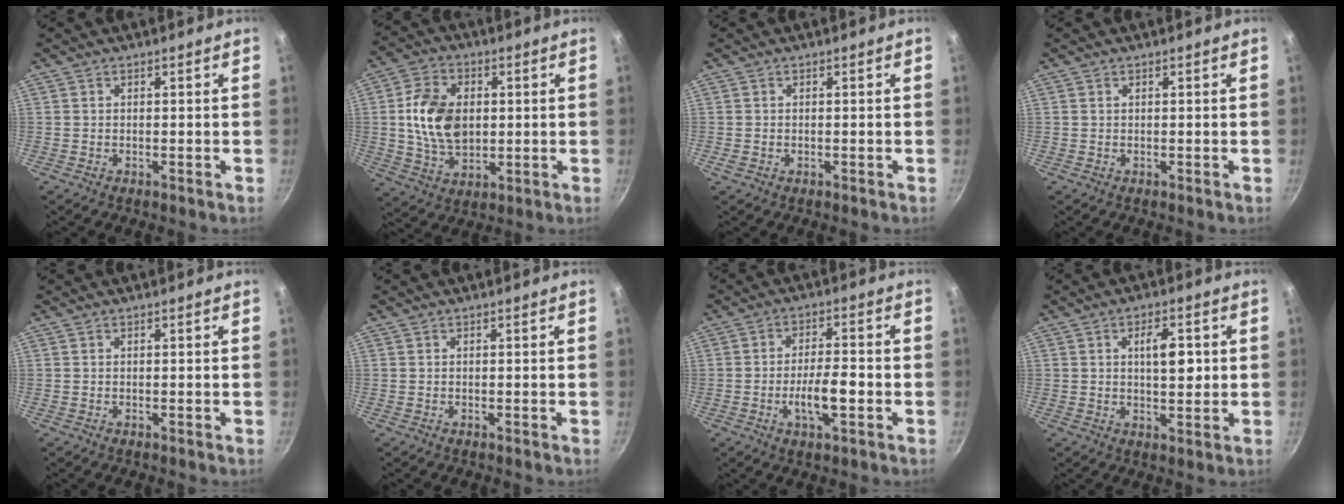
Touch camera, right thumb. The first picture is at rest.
{"total": 12.9, "force": [1.2, 8.8, 9.4], "torque": [-0.154, -0.001, 0.022]}
{"total": 0.9, "force": [-0.2, 0.7, 0.5], "torque": [-0.008, 0.000, -0.004]}
{"total": 0.0}
{"total": 0.0}
{"total": 0.0}
{"total": 7.7, "force": [-2.2, 2.6, 6.9], "torque": [-0.111, 0.019, -0.039]}
{"total": 6.5, "force": [1.0, 3.0, 5.7], "torque": [-0.076, -0.003, 0.011]}